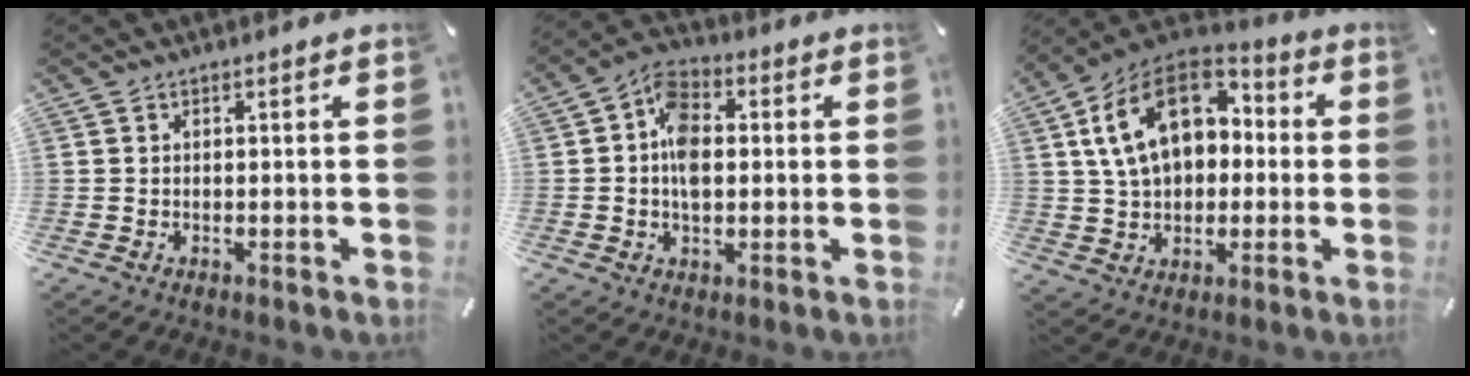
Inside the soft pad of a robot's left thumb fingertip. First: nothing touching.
{"total": 9.0, "force": [0.1, 6.2, 6.6], "torque": [-0.118, 0.009, 0.003]}
{"total": 18.0, "force": [4.5, 12.9, 11.8], "torque": [-0.221, -0.003, 0.078]}